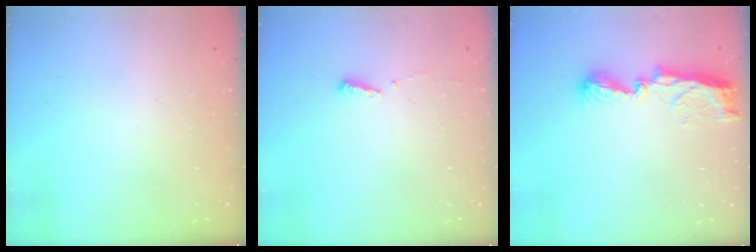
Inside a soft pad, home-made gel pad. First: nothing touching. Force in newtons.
{"total": 3.6, "press": 3.5, "slide": 0.8}
{"total": 8.0, "press": 8.0, "slide": 0.1}